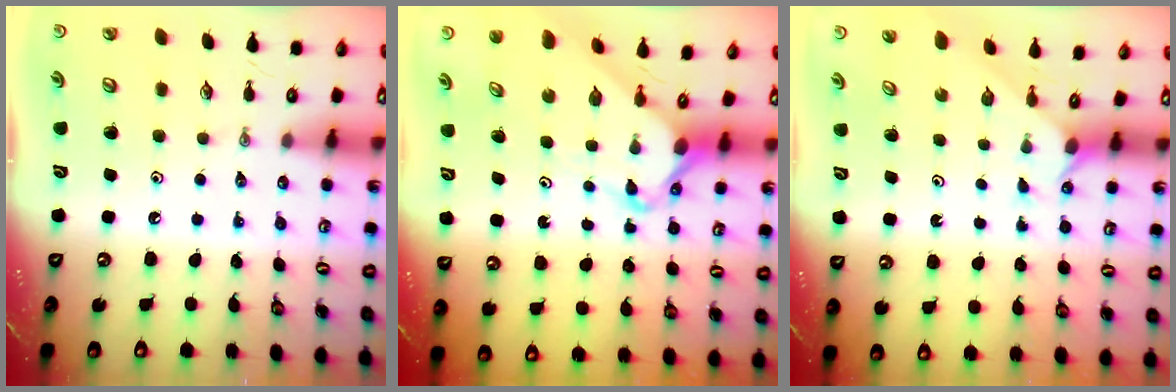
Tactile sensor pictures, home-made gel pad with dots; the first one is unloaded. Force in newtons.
{"total": 3.7, "press": 3.7, "slide": 0.3}
{"total": 0.9, "press": 0.9, "slide": 0.1}